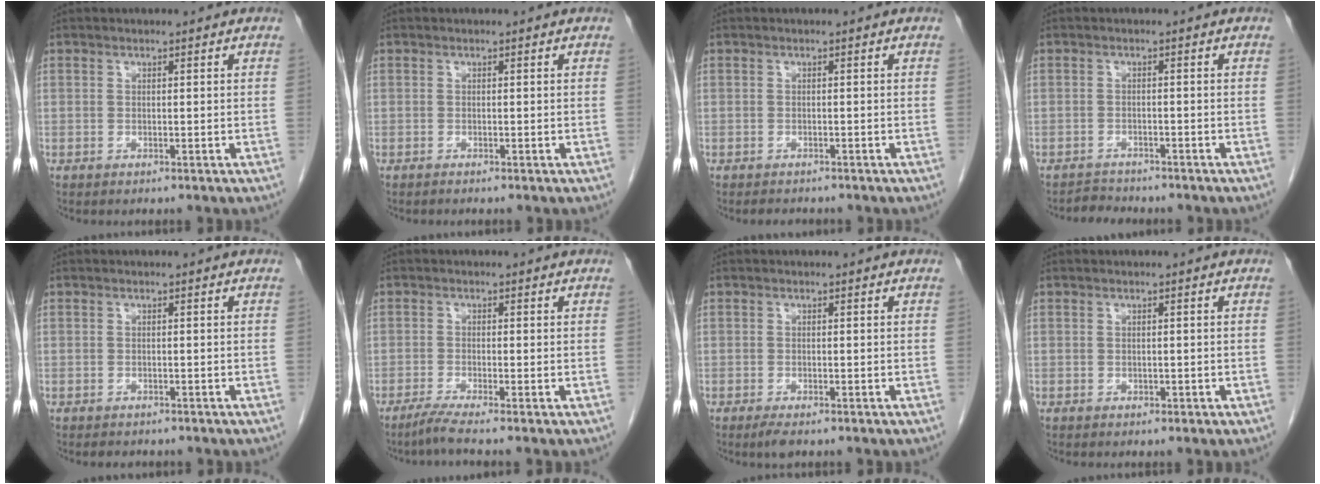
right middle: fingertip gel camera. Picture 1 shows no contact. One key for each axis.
{"total": 0.0}
{"total": 1.9, "fx": -1.7, "fy": 0.7, "fz": 0.5, "tx": -0.010, "ty": -0.004, "tz": -0.020}
{"total": 2.5, "fx": -2.4, "fy": 0.6, "fz": -0.4, "tx": 0.004, "ty": -0.006, "tz": -0.039}
{"total": 2.0, "fx": -1.7, "fy": 0.8, "fz": 0.6, "tx": -0.011, "ty": -0.003, "tz": -0.018}
{"total": 2.8, "fx": -2.1, "fy": -0.7, "fz": 1.7, "tx": -0.042, "ty": -0.010, "tz": -0.047}
{"total": 1.9, "fx": -1.3, "fy": 0.5, "fz": 1.3, "tx": -0.027, "ty": -0.005, "tz": -0.020}
{"total": 0.5, "fx": -0.2, "fy": 0.4, "fz": 0.3, "tx": -0.005, "ty": 0.001, "tz": 0.000}